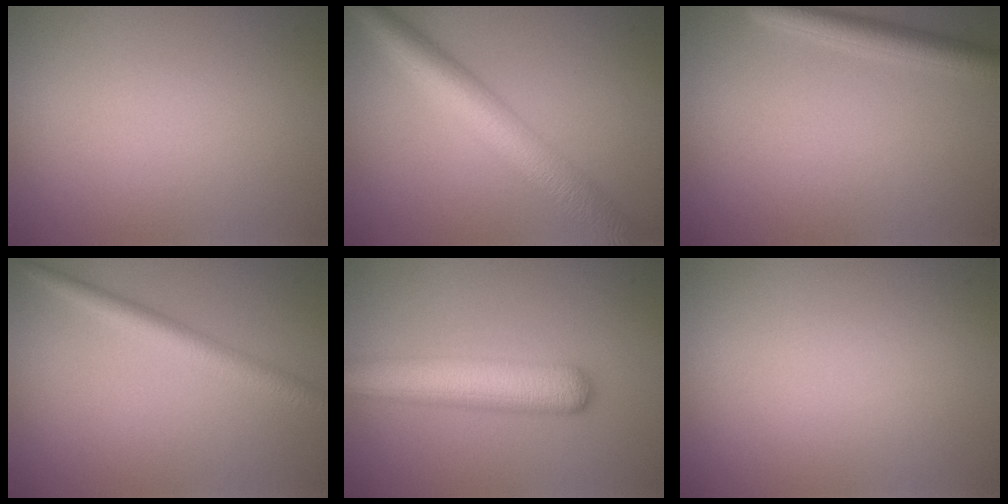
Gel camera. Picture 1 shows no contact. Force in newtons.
{"total": 6.4, "press": 6.4, "slide": 0.2}
{"total": 2.8, "press": 2.8, "slide": 0.1}
{"total": 3.0, "press": 3.0, "slide": 0.2}
{"total": 6.2, "press": 6.2, "slide": 0.3}
{"total": 0.0}